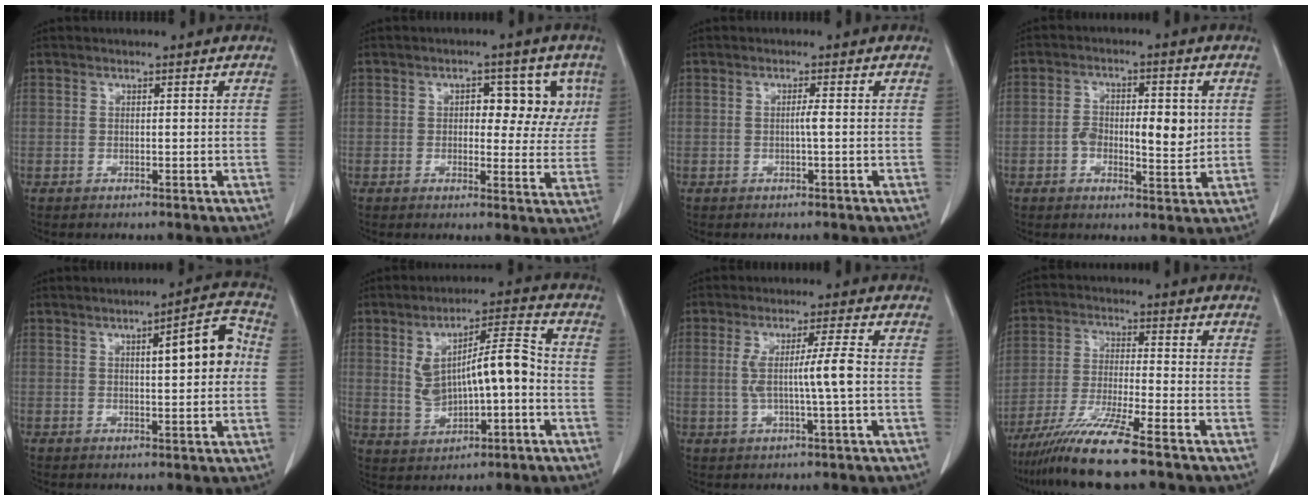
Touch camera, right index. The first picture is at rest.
{"total": 7.2, "force": [2.2, 4.1, 5.5], "torque": [-0.049, 0.016, 0.024]}
{"total": 1.1, "force": [-0.2, -0.2, 1.0], "torque": [-0.019, 0.000, -0.004]}
{"total": 7.8, "force": [0.0, 3.4, 7.1], "torque": [-0.120, 0.008, 0.000]}
{"total": 8.1, "force": [1.2, 1.7, 7.9], "torque": [-0.106, 0.021, 0.014]}
{"total": 10.5, "force": [-0.1, 2.9, 10.1], "torque": [-0.177, 0.022, 0.005]}
{"total": 6.3, "force": [-0.2, -0.8, 6.3], "torque": [-0.117, 0.002, 0.000]}
{"total": 10.5, "force": [-8.0, -0.8, 6.7], "torque": [-0.129, -0.035, -0.147]}